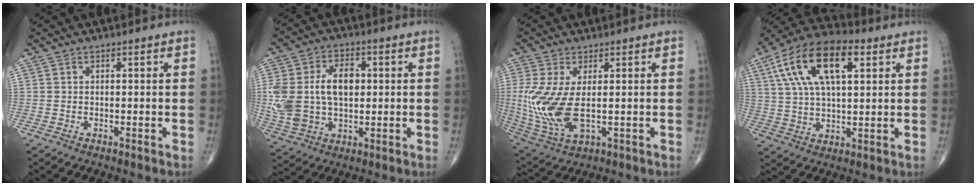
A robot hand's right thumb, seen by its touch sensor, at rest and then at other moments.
{"total": 15.7, "force": [1.4, 10.0, 12.0], "torque": [-0.231, 0.012, 0.033]}
{"total": 12.7, "force": [-0.2, 5.7, 11.3], "torque": [-0.267, -0.018, 0.012]}
{"total": 17.7, "force": [6.5, 8.1, 14.3], "torque": [-0.263, 0.012, 0.112]}